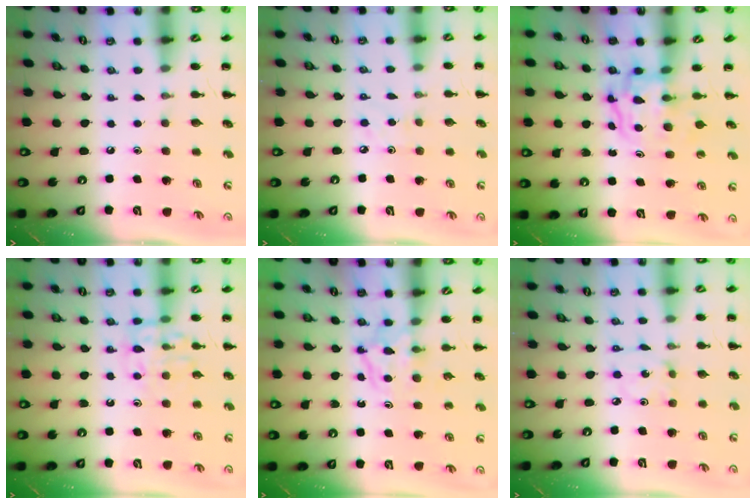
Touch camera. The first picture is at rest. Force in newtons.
{"total": 2.7, "press": 2.5, "slide": 0.9}
{"total": 3.5, "press": 3.5, "slide": 0.4}
{"total": 11.3, "press": 11.3, "slide": 0.9}
{"total": 4.6, "press": 4.4, "slide": 1.3}
{"total": 2.5, "press": 2.5, "slide": 0.5}